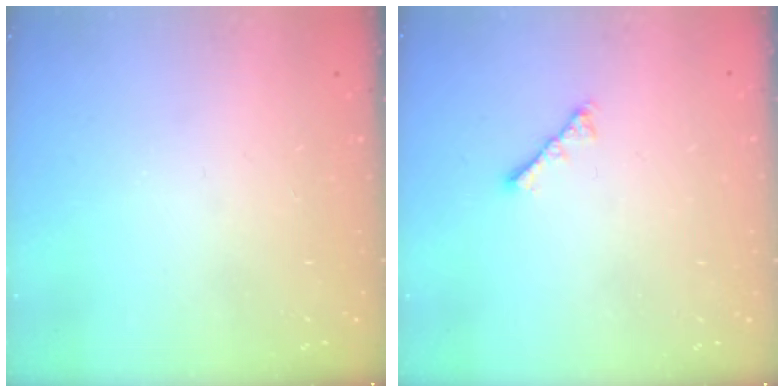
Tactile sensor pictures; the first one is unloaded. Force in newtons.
{"total": 3.4, "press": 3.4, "slide": 0.6}